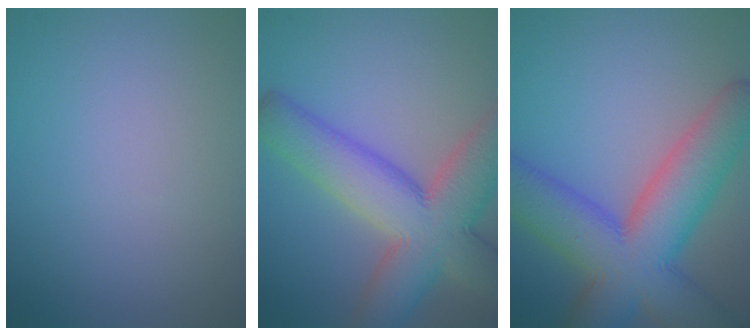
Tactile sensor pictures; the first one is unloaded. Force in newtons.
{"total": 11.1, "press": 11.1, "slide": 0.6}
{"total": 11.7, "press": 11.7, "slide": 0.6}